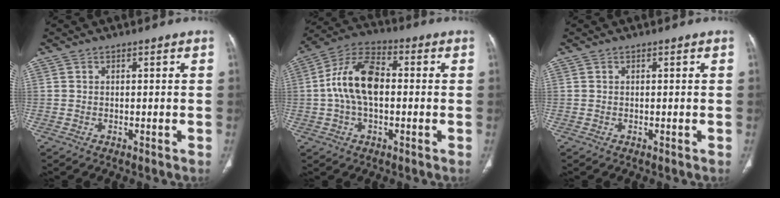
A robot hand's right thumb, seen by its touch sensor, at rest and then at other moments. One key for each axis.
{"total": 12.7, "fx": 0.0, "fy": 7.2, "fz": 10.5, "tx": -0.199, "ty": 0.033, "tz": -0.008}
{"total": 0.0}